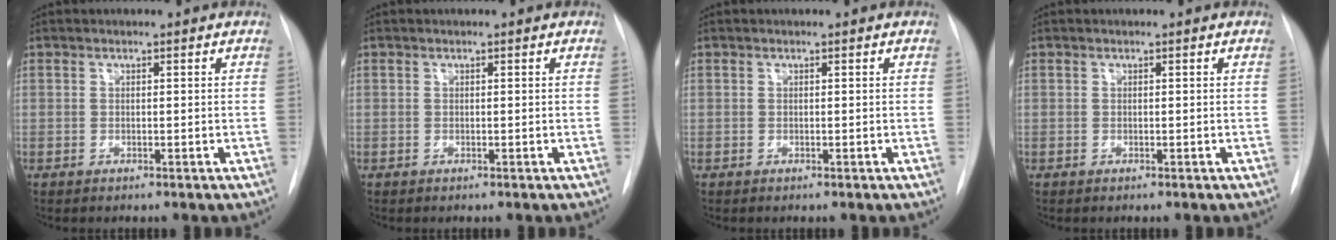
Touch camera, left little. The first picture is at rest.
{"total": 0.0}
{"total": 0.0}
{"total": 0.0}